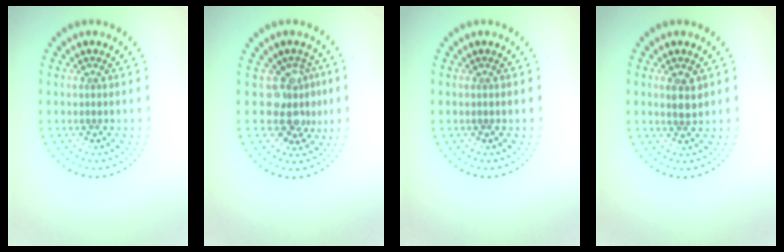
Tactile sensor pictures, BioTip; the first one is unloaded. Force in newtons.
{"total": 3.5, "press": 2.6, "slide": 2.3}
{"total": 0.0}
{"total": 1.8, "press": 1.6, "slide": 0.8}